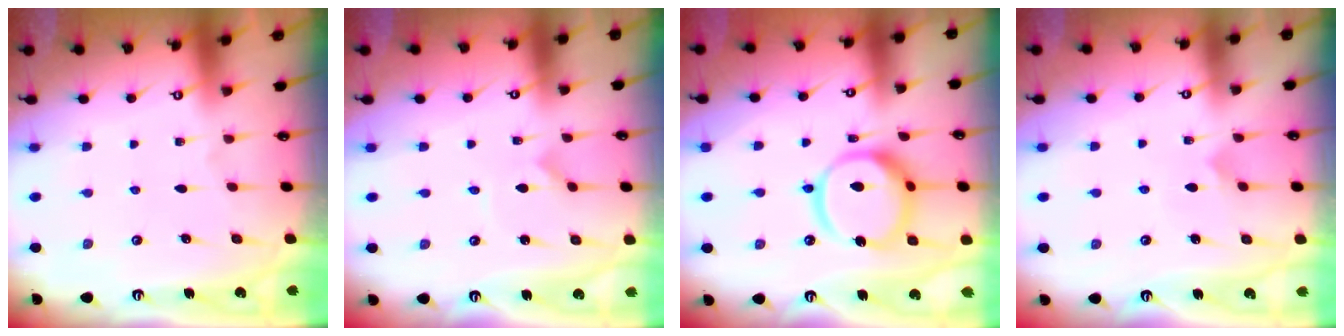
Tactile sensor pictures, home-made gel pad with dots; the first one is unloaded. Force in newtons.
{"total": 0.0}
{"total": 16.1, "press": 16.0, "slide": 1.8}
{"total": 5.7, "press": 5.7, "slide": 0.4}